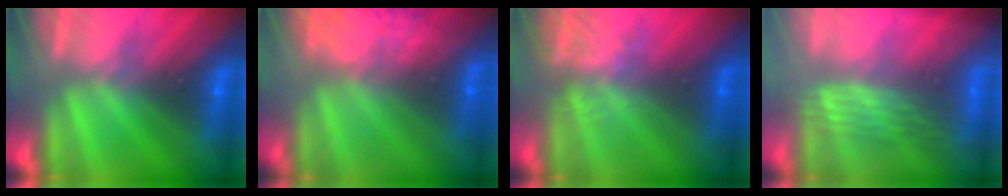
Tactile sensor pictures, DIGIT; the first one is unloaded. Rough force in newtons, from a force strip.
{"total": 7.8}
{"total": 3.7}
{"total": 3.1}